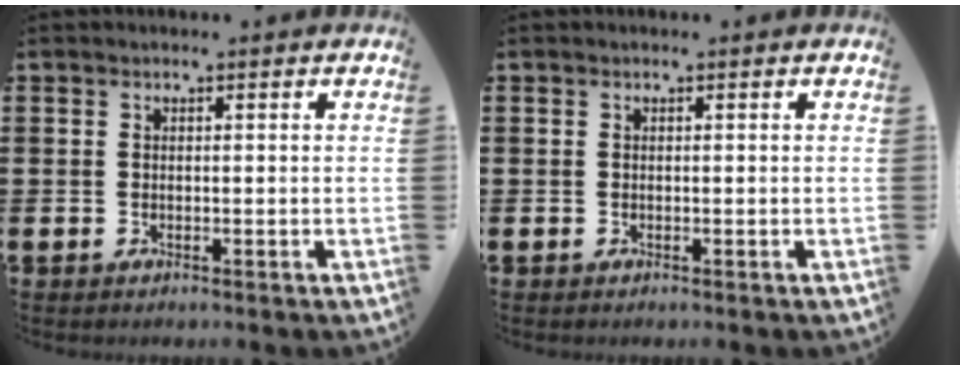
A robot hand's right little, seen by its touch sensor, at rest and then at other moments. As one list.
[{"total": 0.0}]